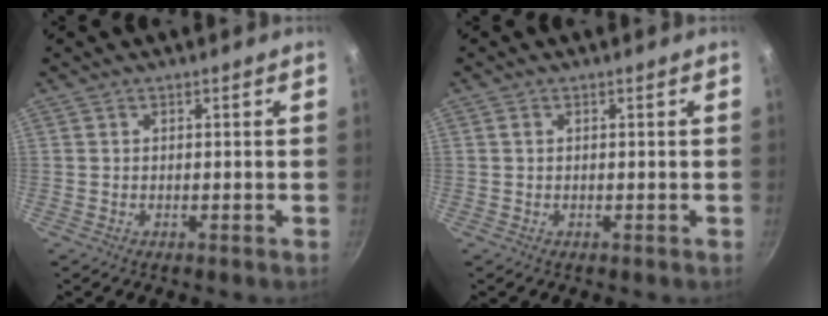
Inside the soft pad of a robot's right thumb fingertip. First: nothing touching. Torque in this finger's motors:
{"motor_torque": [-0.02, 0.25, 0.34, -0.16, -0.03]}